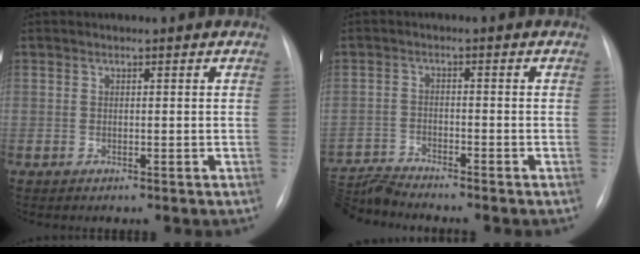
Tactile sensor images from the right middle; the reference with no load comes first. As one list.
[{"total": 6.1, "force": [-5.8, -1.6, -0.1], "torque": [-0.006, -0.005, -0.113]}]